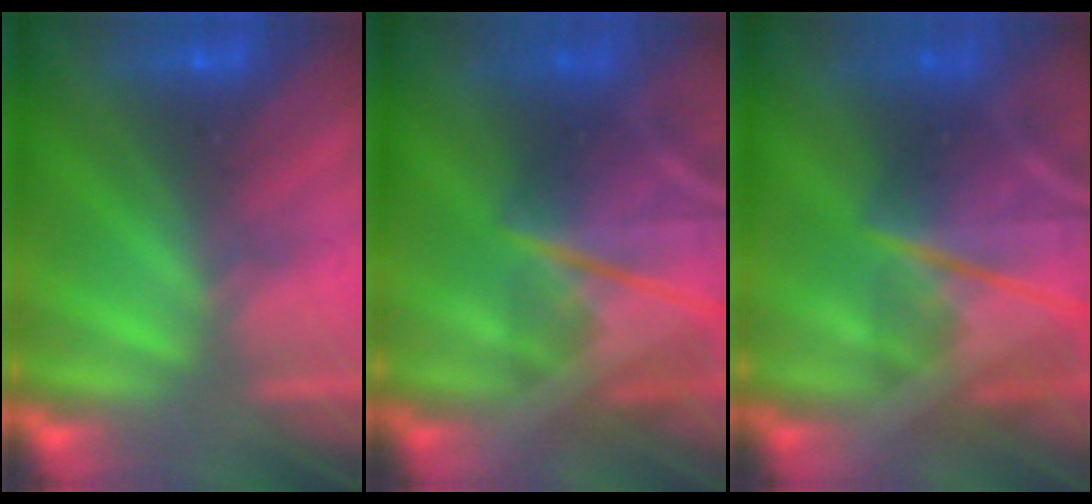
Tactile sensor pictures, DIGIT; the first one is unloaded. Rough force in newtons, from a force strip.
{"total": 7.2}
{"total": 7.2}